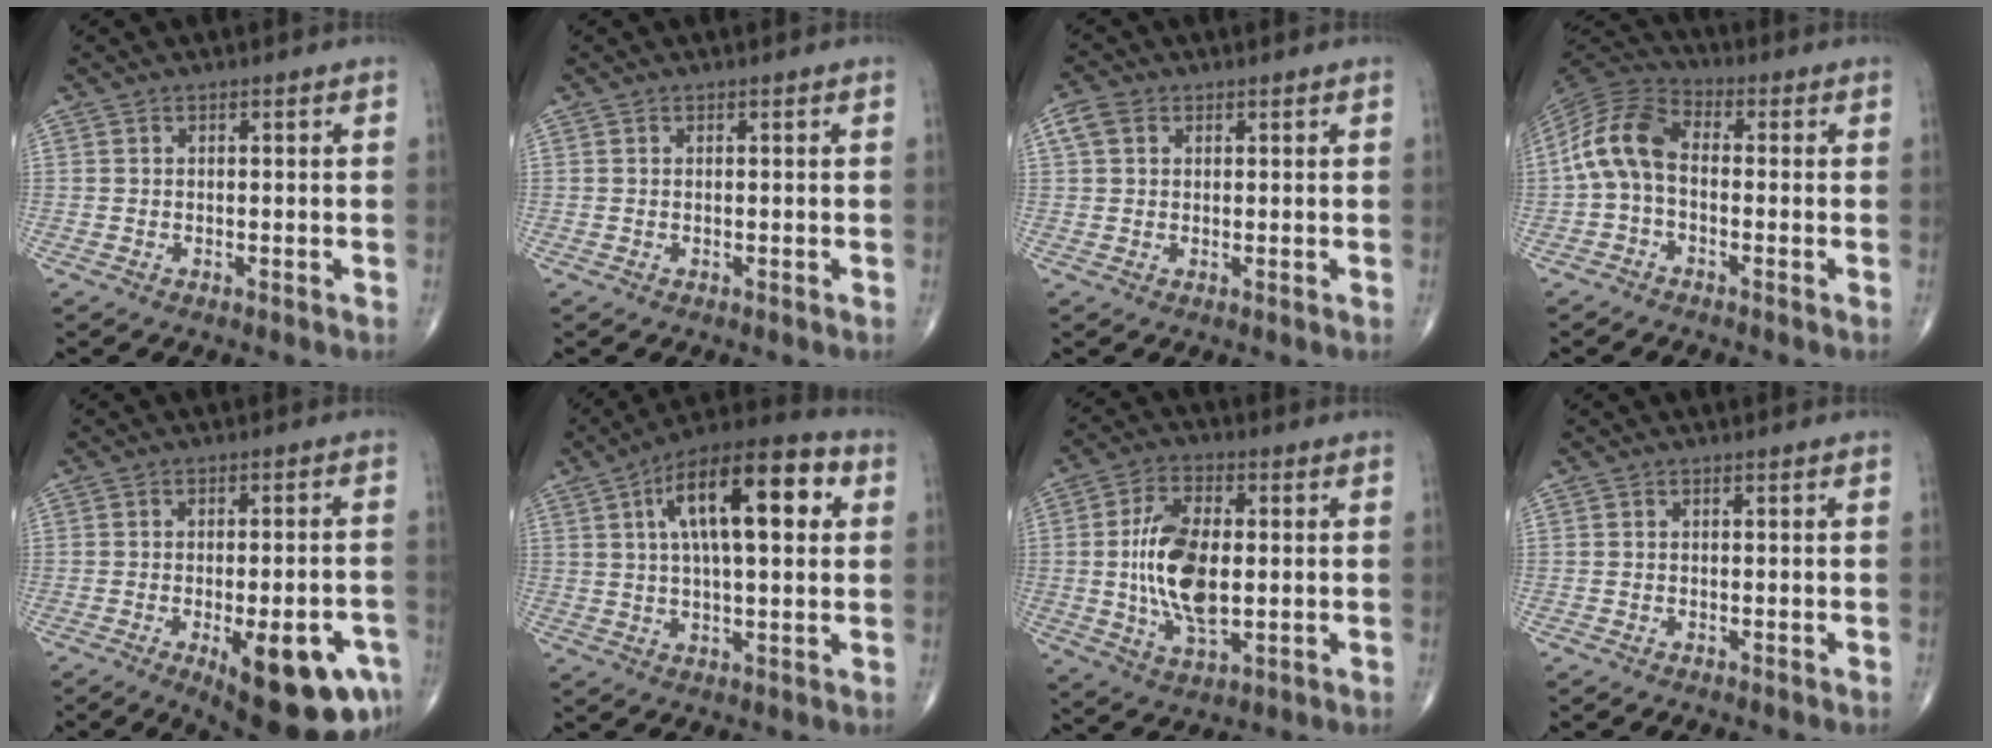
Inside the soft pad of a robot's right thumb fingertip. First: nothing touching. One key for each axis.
{"total": 0.0}
{"total": 3.5, "fx": 1.3, "fy": 2.6, "fz": 1.9, "tx": -0.036, "ty": 0.009, "tz": 0.026}
{"total": 9.9, "fx": -0.8, "fy": 6.0, "fz": 7.8, "tx": -0.154, "ty": 0.029, "tz": -0.031}
{"total": 17.2, "fx": -7.5, "fy": 6.1, "fz": 14.3, "tx": -0.138, "ty": 0.016, "tz": -0.085}
{"total": 19.0, "fx": 5.2, "fy": 7.3, "fz": 16.7, "tx": -0.248, "ty": 0.016, "tz": 0.073}
{"total": 14.1, "fx": 0.0, "fy": 7.2, "fz": 12.1, "tx": -0.225, "ty": -0.002, "tz": 0.003}
{"total": 0.0}